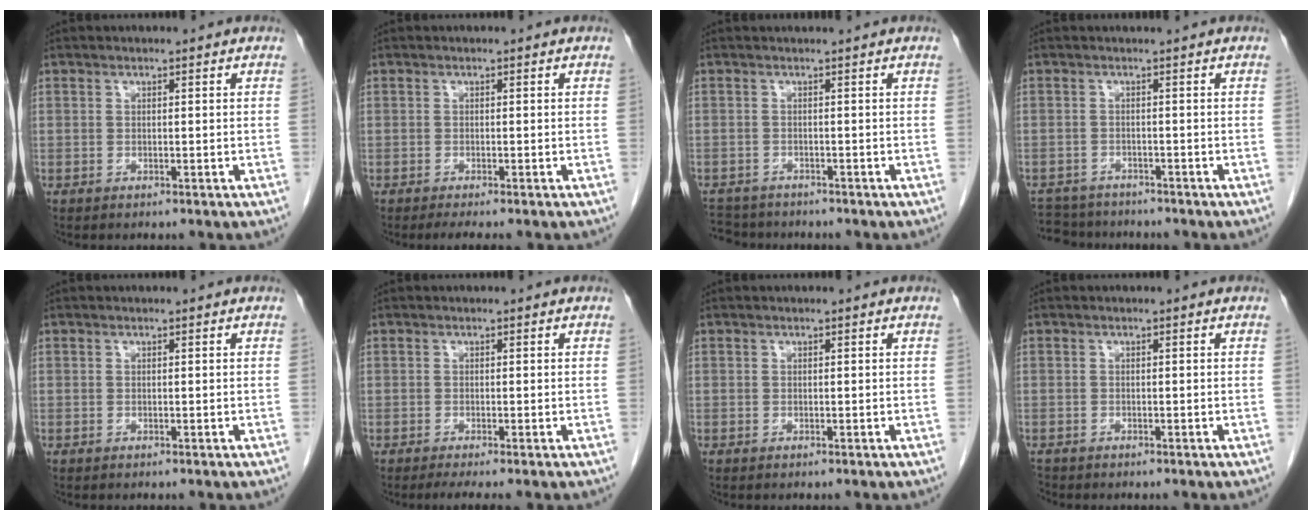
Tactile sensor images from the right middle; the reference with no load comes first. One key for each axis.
{"total": 2.0, "fx": -1.6, "fy": 0.0, "fz": 1.2, "tx": -0.020, "ty": -0.006, "tz": -0.025}
{"total": 5.1, "fx": -4.3, "fy": 1.9, "fz": 2.1, "tx": -0.031, "ty": 0.018, "tz": -0.059}
{"total": 6.5, "fx": -5.8, "fy": 2.5, "fz": 1.6, "tx": -0.023, "ty": 0.012, "tz": -0.080}
{"total": 0.0}
{"total": 2.1, "fx": -1.5, "fy": -0.1, "fz": 1.5, "tx": -0.026, "ty": -0.008, "tz": -0.027}
{"total": 0.0}
{"total": 2.2, "fx": -2.1, "fy": 0.7, "fz": 0.0, "tx": -0.003, "ty": -0.007, "tz": -0.037}